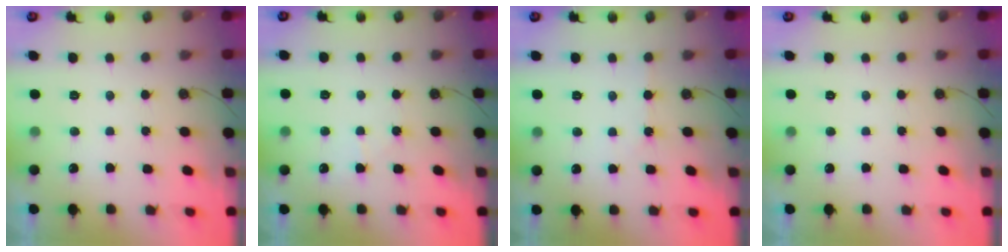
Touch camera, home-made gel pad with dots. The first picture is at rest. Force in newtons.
{"total": 4.4, "press": 4.4, "slide": 0.7}
{"total": 1.7, "press": 1.6, "slide": 0.3}
{"total": 0.0}